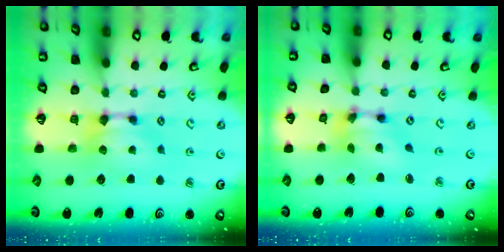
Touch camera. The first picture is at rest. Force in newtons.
{"total": 6.0, "press": 5.7, "slide": 2.0}